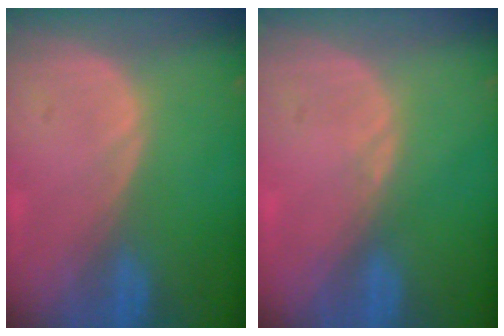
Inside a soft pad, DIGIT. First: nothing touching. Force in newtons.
{"total": 0.5, "press": 0.5, "slide": 0.2}